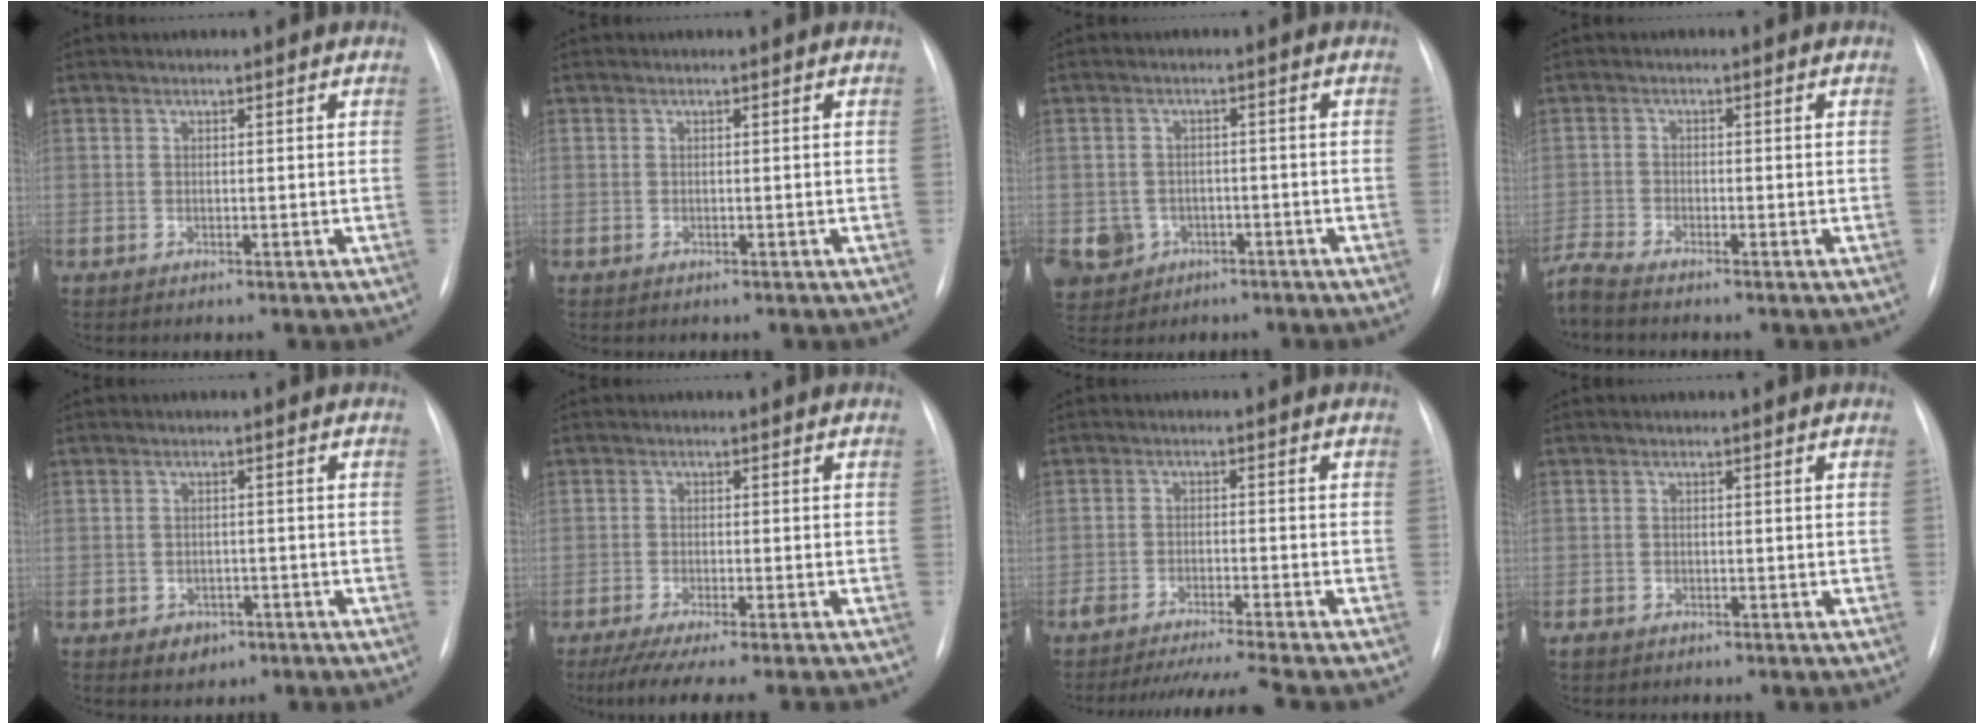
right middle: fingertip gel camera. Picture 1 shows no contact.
{"total": 0.0}
{"total": 7.7, "force": [-3.3, 6.7, 1.6], "torque": [-0.048, 0.009, -0.040]}
{"total": 3.8, "force": [-3.6, -0.5, 1.1], "torque": [-0.032, -0.016, -0.074]}
{"total": 2.9, "force": [-1.5, 2.3, 1.0], "torque": [-0.008, 0.006, -0.011]}
{"total": 9.9, "force": [-8.4, -0.2, 5.3], "torque": [-0.063, -0.022, -0.126]}
{"total": 8.1, "force": [-7.3, -1.3, 3.3], "torque": [-0.041, -0.016, -0.116]}
{"total": 1.2, "force": [-0.8, 0.8, 0.4], "torque": [-0.009, 0.001, -0.012]}